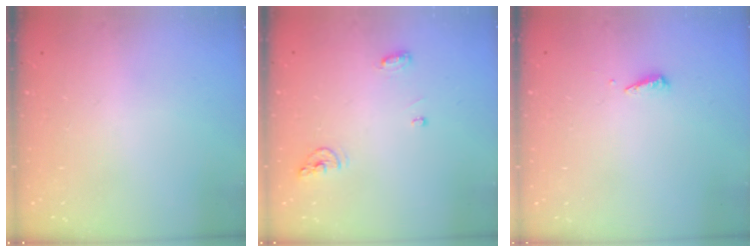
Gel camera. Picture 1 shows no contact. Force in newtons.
{"total": 6.5, "press": 6.5, "slide": 0.5}
{"total": 2.5, "press": 2.5, "slide": 0.1}